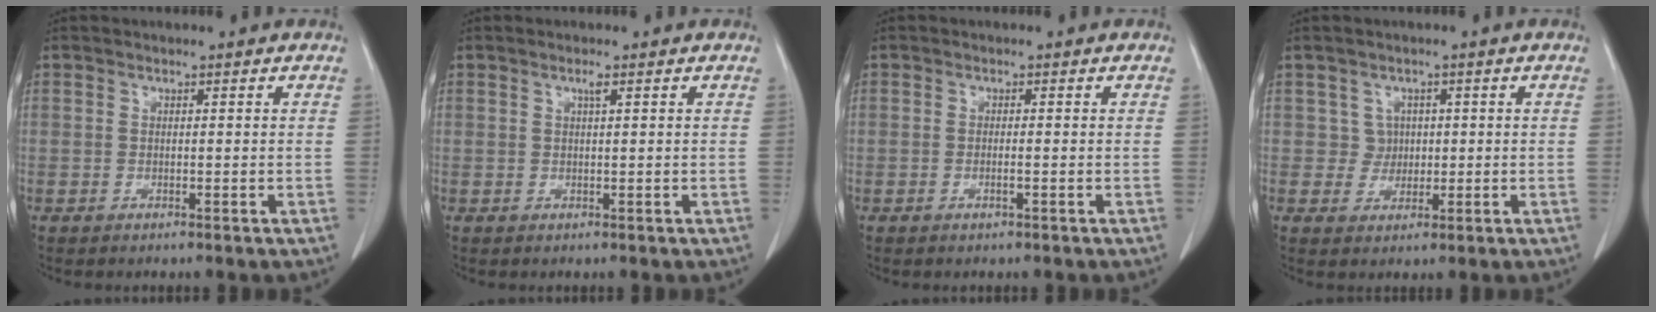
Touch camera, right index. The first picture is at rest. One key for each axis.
{"total": 0.9, "fx": 0.5, "fy": -0.1, "fz": 0.8, "tx": -0.016, "ty": 0.000, "tz": 0.009}
{"total": 1.0, "fx": -0.4, "fy": 0.0, "fz": 0.9, "tx": -0.020, "ty": -0.001, "tz": -0.005}
{"total": 2.7, "fx": 0.5, "fy": 2.7, "fz": 0.1, "tx": 0.008, "ty": 0.003, "tz": 0.007}